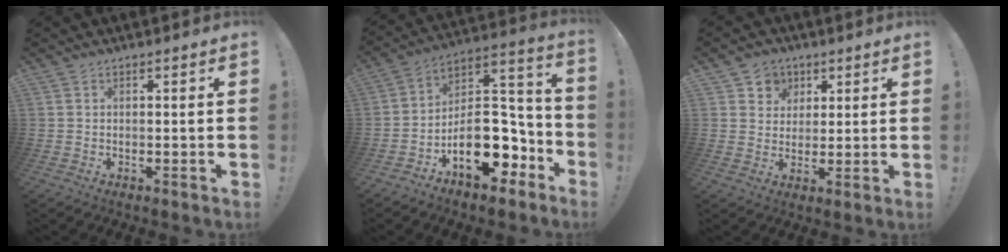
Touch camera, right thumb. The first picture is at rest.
{"total": 19.0, "force": [-8.1, 11.7, 12.6], "torque": [-0.172, 0.048, -0.120]}
{"total": 6.4, "force": [2.8, 5.7, 0.8], "torque": [-0.014, -0.020, 0.053]}